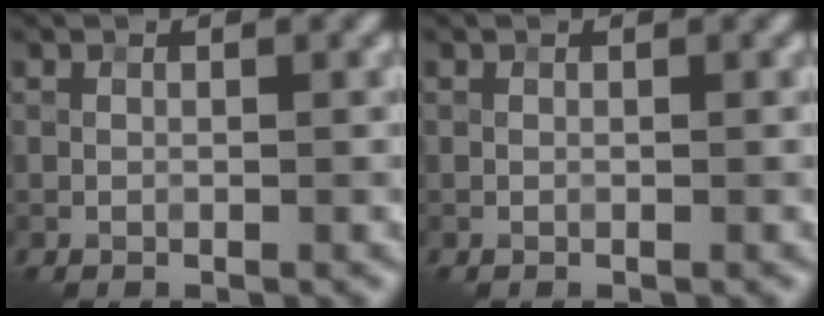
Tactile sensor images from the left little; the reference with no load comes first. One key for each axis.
{"total": 0.0}